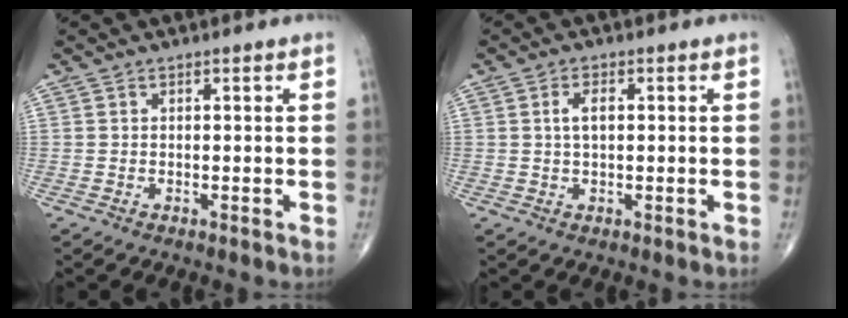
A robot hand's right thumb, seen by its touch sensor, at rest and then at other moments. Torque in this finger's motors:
{"motor_torque": [0.30, 1.06, 0.16, 0.19, 0.03]}